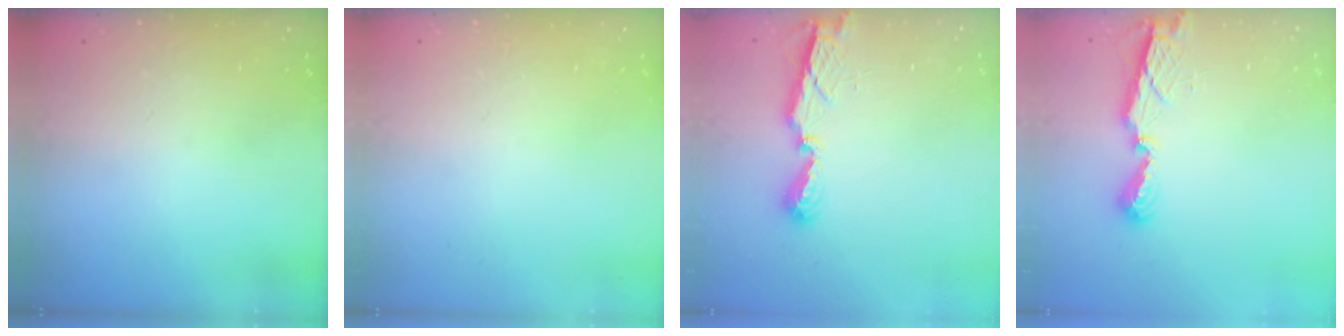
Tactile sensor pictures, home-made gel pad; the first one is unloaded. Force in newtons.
{"total": 0.0}
{"total": 7.2, "press": 7.2, "slide": 0.2}
{"total": 7.5, "press": 7.5, "slide": 0.5}